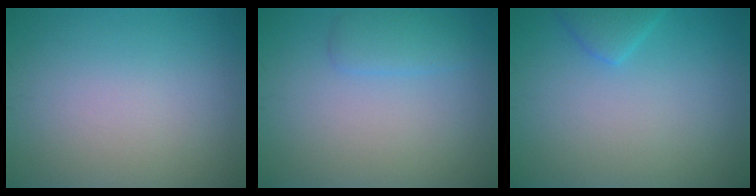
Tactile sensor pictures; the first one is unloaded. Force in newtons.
{"total": 1.8, "press": 1.8, "slide": 0.2}
{"total": 1.8, "press": 1.8, "slide": 0.1}